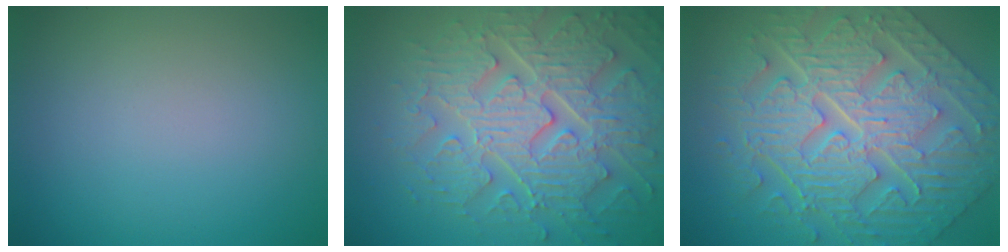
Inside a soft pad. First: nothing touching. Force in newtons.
{"total": 8.3, "press": 6.5, "slide": 5.1}
{"total": 10.9, "press": 7.7, "slide": 7.8}